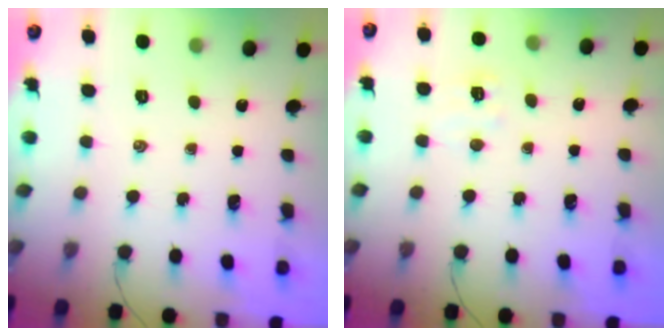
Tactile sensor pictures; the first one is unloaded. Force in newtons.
{"total": 5.0, "press": 4.8, "slide": 1.4}